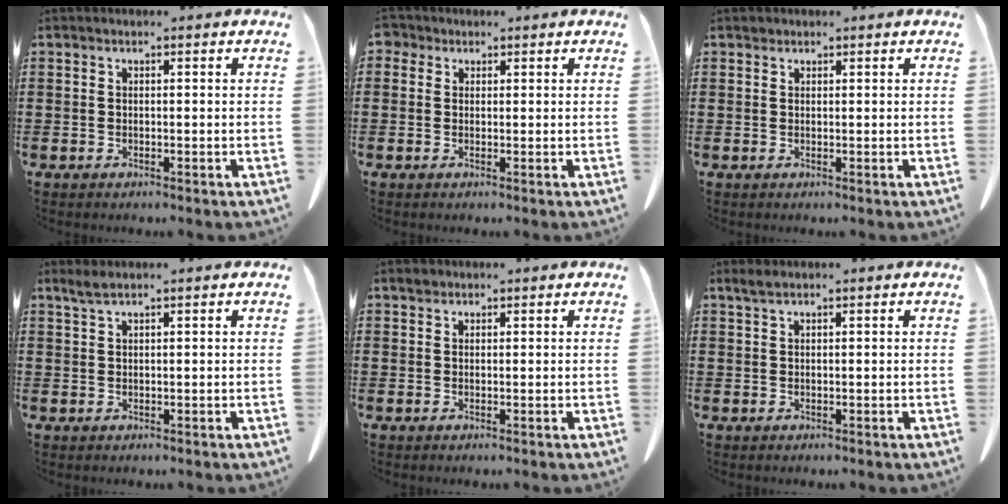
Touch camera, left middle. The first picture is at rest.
{"total": 1.5, "force": [0.8, 1.2, 0.3], "torque": [-0.012, 0.007, 0.013]}
{"total": 0.6, "force": [0.5, 0.4, 0.1], "torque": [-0.003, 0.002, 0.009]}
{"total": 1.6, "force": [1.3, 0.2, 1.0], "torque": [-0.023, 0.001, 0.023]}
{"total": 1.0, "force": [0.9, 0.5, 0.2], "torque": [-0.007, 0.004, 0.017]}
{"total": 1.3, "force": [0.9, 0.3, 0.9], "torque": [-0.020, 0.002, 0.017]}